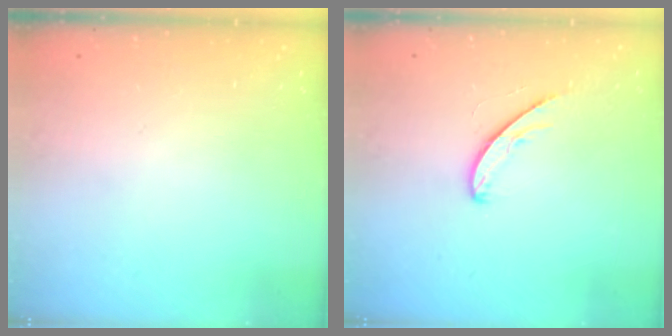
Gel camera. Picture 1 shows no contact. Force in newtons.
{"total": 5.3, "press": 5.3, "slide": 0.5}